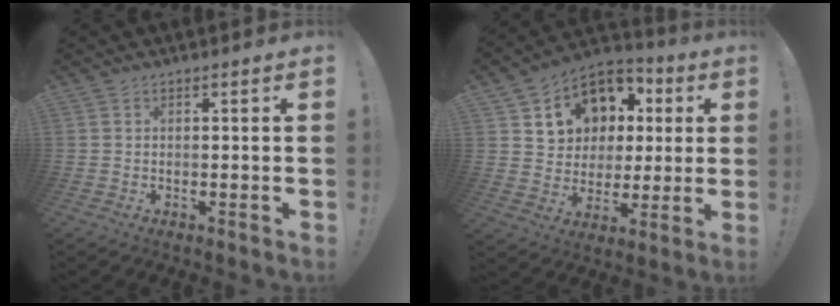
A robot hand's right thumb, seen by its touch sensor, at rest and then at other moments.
{"total": 13.6, "force": [5.2, 11.5, 5.0], "torque": [-0.074, -0.031, 0.117]}